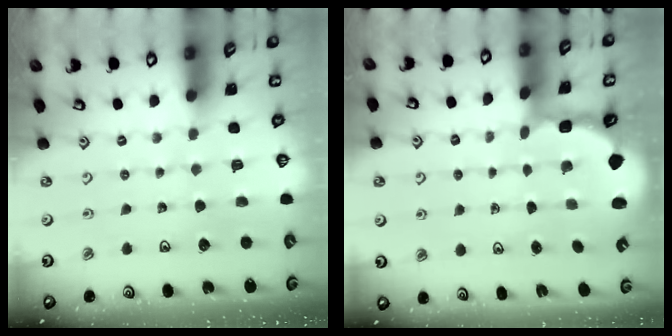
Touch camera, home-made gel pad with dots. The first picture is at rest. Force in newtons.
{"total": 2.7, "press": 2.0, "slide": 1.7}